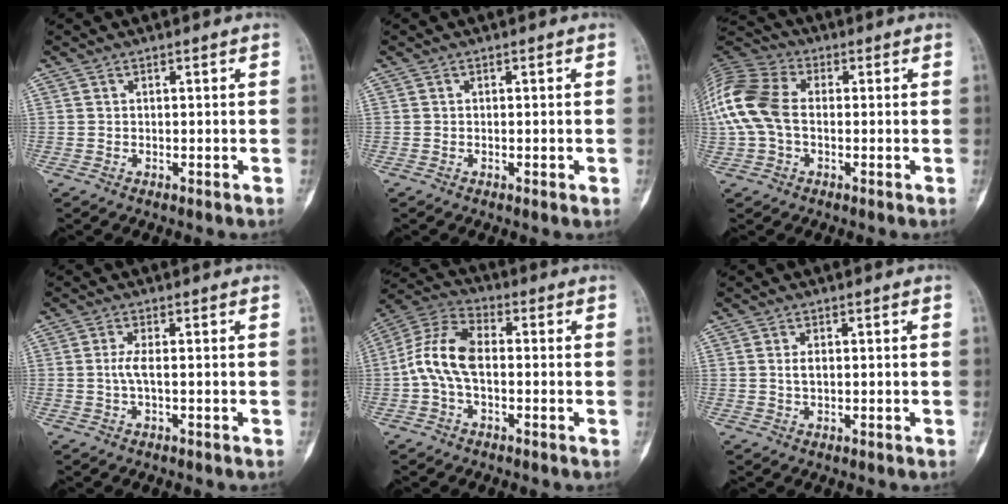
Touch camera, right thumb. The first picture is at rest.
{"total": 1.0, "force": [-0.3, 0.5, 0.8], "torque": [-0.005, -0.001, -0.004]}
{"total": 14.7, "force": [-0.1, 9.9, 10.8], "torque": [-0.245, 0.029, -0.011]}
{"total": 2.4, "force": [-0.2, 0.8, 2.3], "torque": [-0.049, 0.000, -0.007]}
{"total": 10.9, "force": [-0.8, 6.4, 8.7], "torque": [-0.174, 0.033, -0.028]}
{"total": 1.9, "force": [0.1, 1.1, 1.5], "torque": [-0.023, 0.000, 0.002]}